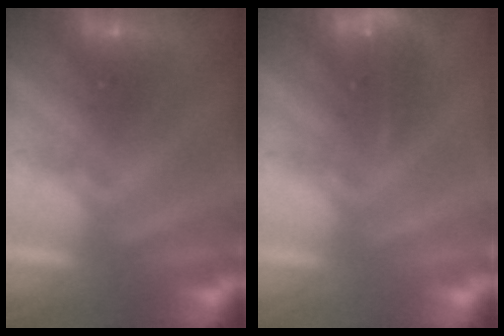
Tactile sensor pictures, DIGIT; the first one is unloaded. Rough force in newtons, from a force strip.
{"total": 4.5}